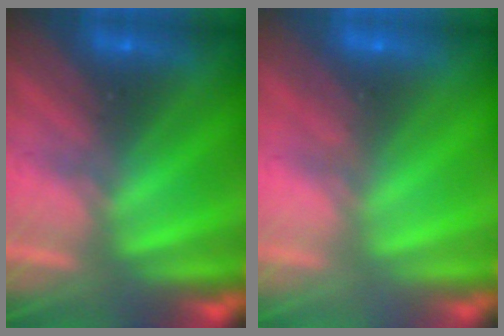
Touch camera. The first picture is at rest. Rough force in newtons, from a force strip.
{"total": 5.4}